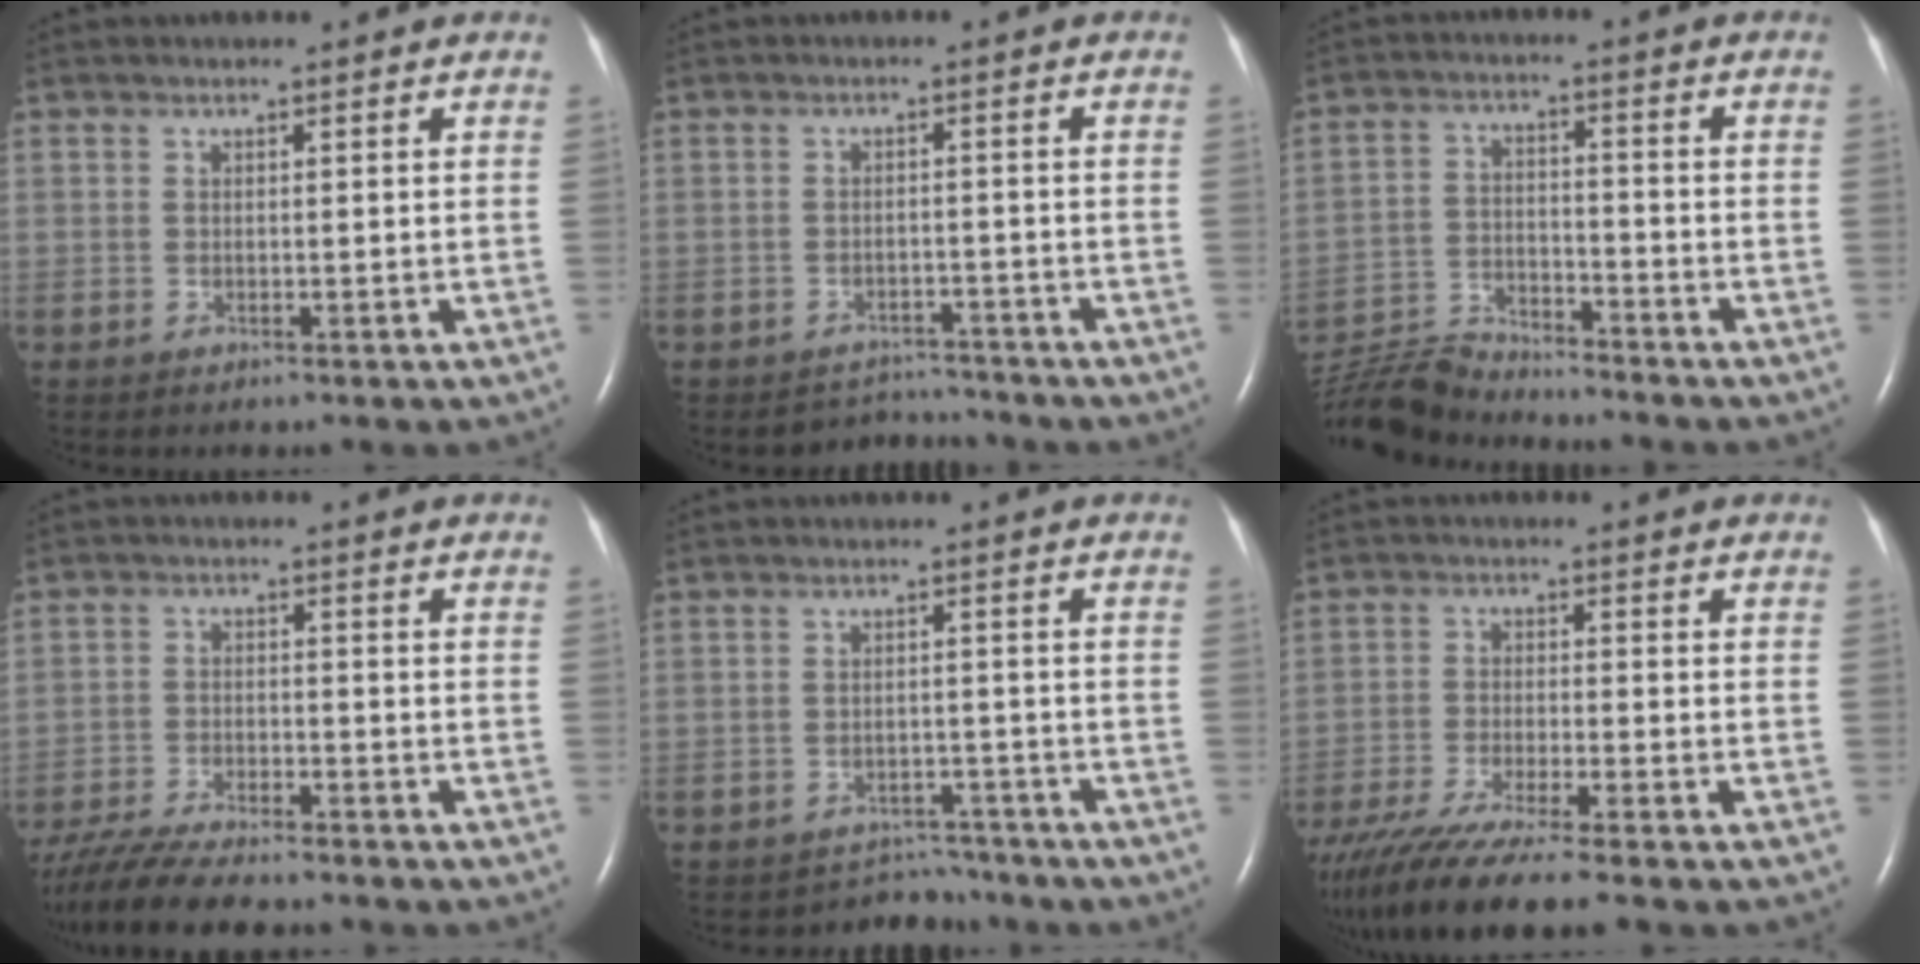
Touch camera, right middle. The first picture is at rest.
{"total": 3.4, "force": [-3.1, 0.5, -1.2], "torque": [0.017, 0.009, -0.042]}
{"total": 8.9, "force": [-8.9, 0.1, 0.6], "torque": [-0.023, -0.002, -0.169]}
{"total": 12.8, "force": [-11.1, 1.9, 6.1], "torque": [-0.108, -0.023, -0.175]}
{"total": 4.6, "force": [-4.2, 1.4, -1.4], "torque": [0.016, 0.021, -0.056]}
{"total": 13.9, "force": [-11.5, 0.3, 7.8], "torque": [-0.141, -0.041, -0.192]}